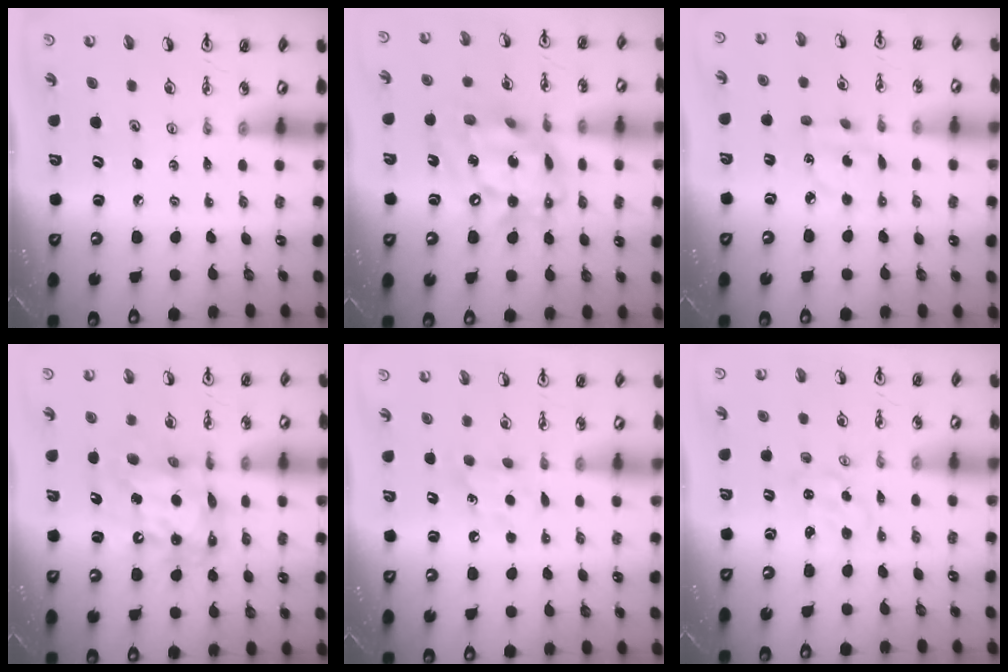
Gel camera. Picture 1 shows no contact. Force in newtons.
{"total": 18.7, "press": 18.6, "slide": 1.9}
{"total": 4.6, "press": 4.5, "slide": 0.4}
{"total": 12.7, "press": 12.6, "slide": 1.3}
{"total": 5.7, "press": 5.7, "slide": 0.6}
{"total": 0.8, "press": 0.7, "slide": 0.2}